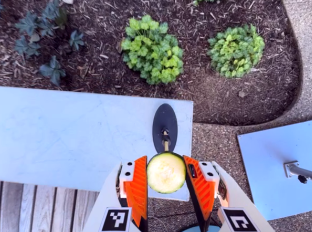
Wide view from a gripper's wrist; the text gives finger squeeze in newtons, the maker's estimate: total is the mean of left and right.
{"total": 8.7, "left": 8.8, "right": 8.6}